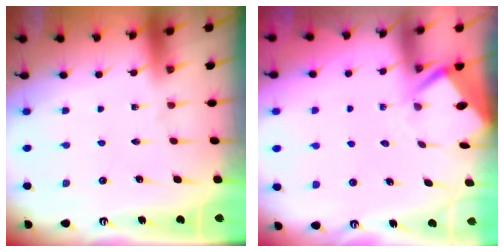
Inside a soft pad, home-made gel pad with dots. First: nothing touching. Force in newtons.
{"total": 3.2, "press": 3.2, "slide": 0.3}